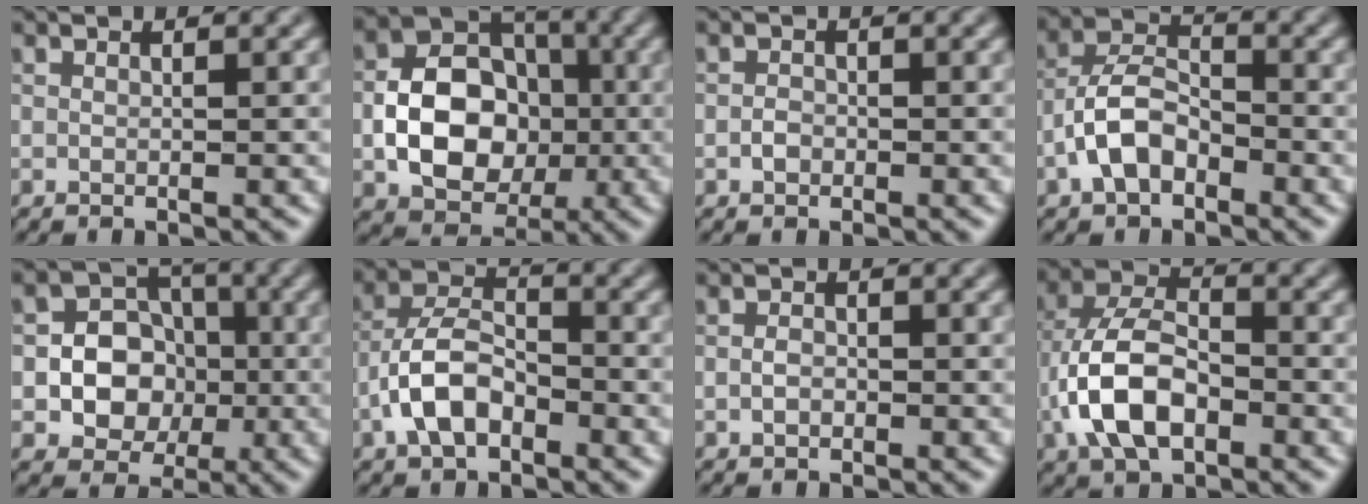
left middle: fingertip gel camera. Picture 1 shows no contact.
{"total": 8.3, "force": [-1.3, 6.2, 5.3], "torque": [-0.087, 0.000, -0.024]}
{"total": 1.0, "force": [-0.4, 0.7, 0.5], "torque": [-0.009, 0.001, -0.010]}
{"total": 4.6, "force": [-2.2, 2.7, 3.1], "torque": [-0.058, 0.013, -0.049]}
{"total": 6.2, "force": [-0.9, 5.3, 3.1], "torque": [-0.013, 0.004, -0.032]}
{"total": 5.2, "force": [-2.4, 2.9, 3.7], "torque": [-0.069, 0.012, -0.050]}
{"total": 1.2, "force": [-0.3, 0.8, 0.7], "torque": [-0.015, 0.001, -0.010]}
{"total": 7.5, "force": [-2.5, 4.1, 5.7], "torque": [-0.122, 0.007, -0.054]}